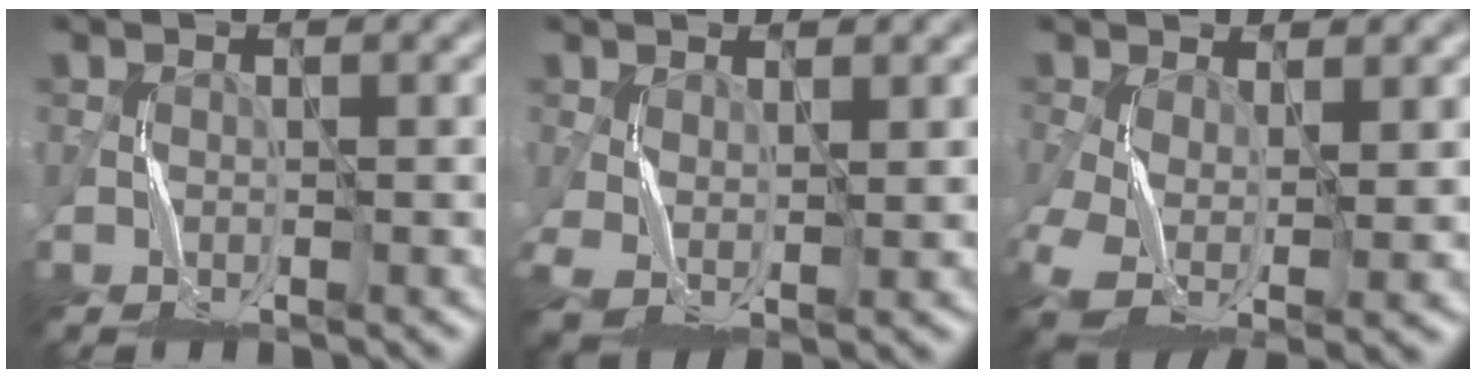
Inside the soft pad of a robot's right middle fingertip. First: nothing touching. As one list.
[{"total": 3.1, "force": [0.5, 1.8, 2.5], "torque": [-0.073, 0.000, 0.011]}, {"total": 7.1, "force": [-2.0, 3.7, 5.7], "torque": [-0.129, -0.017, -0.036]}]